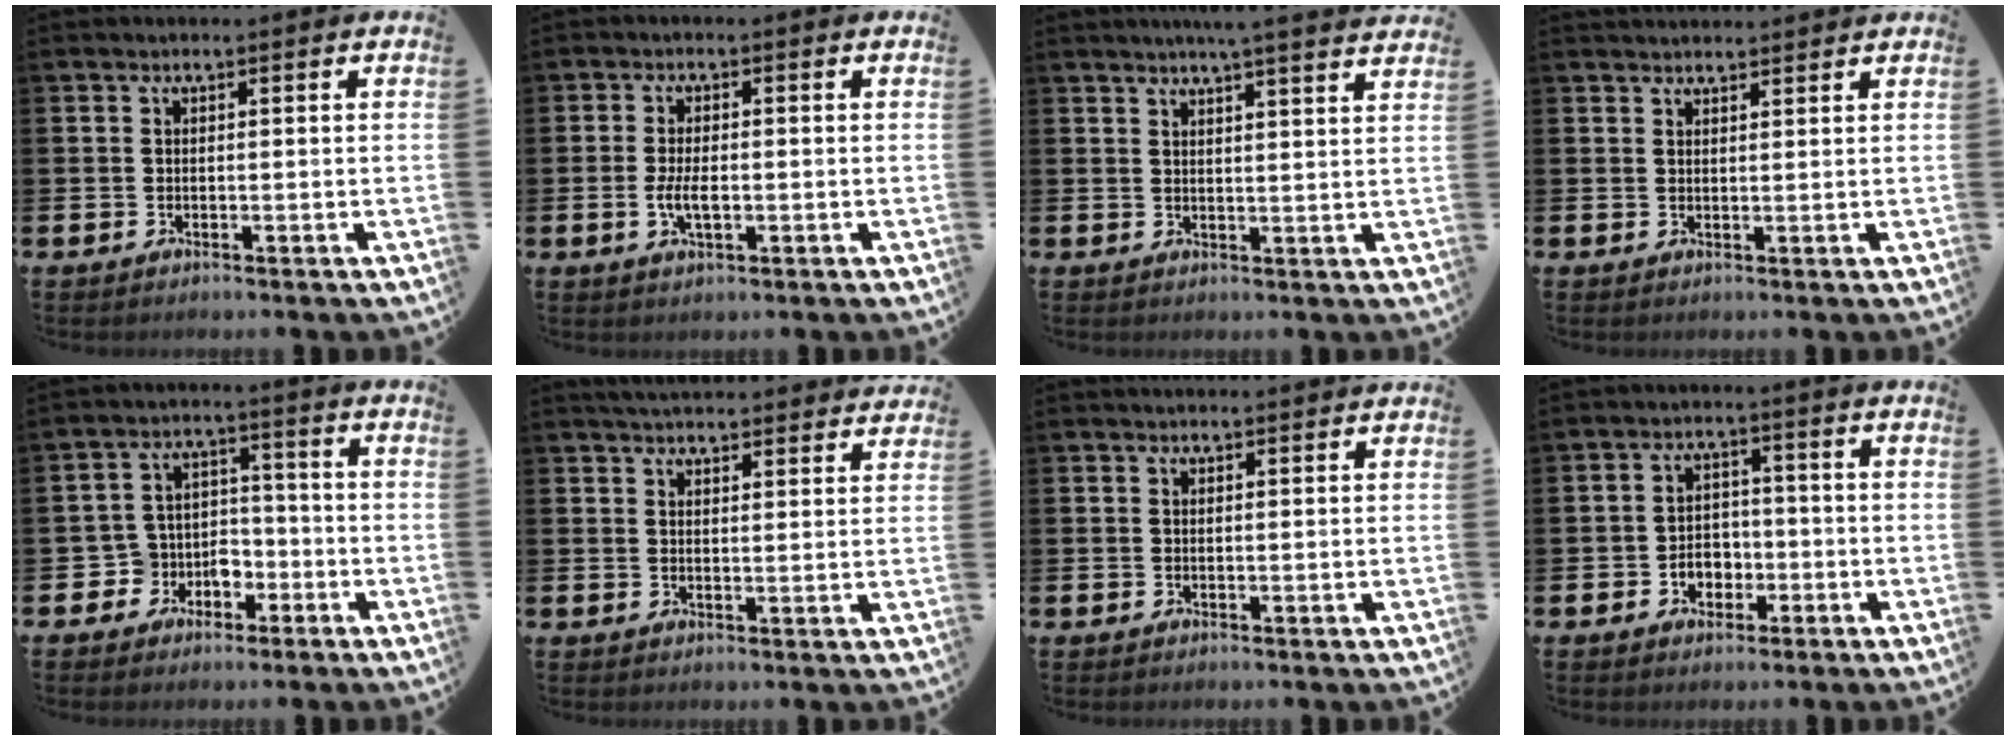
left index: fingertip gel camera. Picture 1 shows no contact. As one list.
[{"total": 3.5, "force": [-0.5, 1.5, 3.1], "torque": [-0.063, 0.000, -0.012]}, {"total": 4.8, "force": [4.5, -1.0, 1.1], "torque": [-0.031, -0.022, 0.080]}, {"total": 2.1, "force": [2.1, 0.3, -0.1], "torque": [0.007, -0.011, 0.036]}, {"total": 4.7, "force": [-1.9, 4.3, 0.4], "torque": [-0.034, 0.002, -0.037]}, {"total": 4.4, "force": [4.3, 0.5, 0.5], "torque": [-0.016, -0.021, 0.079]}, {"total": 1.1, "force": [1.0, 0.1, 0.1], "torque": [0.007, -0.003, 0.017]}, {"total": 3.2, "force": [-1.4, 2.6, 1.2], "torque": [-0.022, 0.002, -0.034]}]